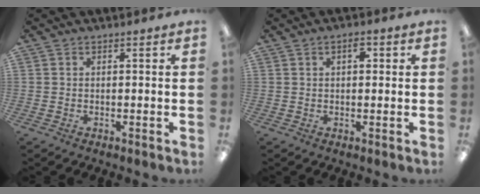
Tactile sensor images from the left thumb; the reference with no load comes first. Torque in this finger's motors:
{"motor_torque": [-0.22, -0.24, -0.30, 0.08, 0.00]}